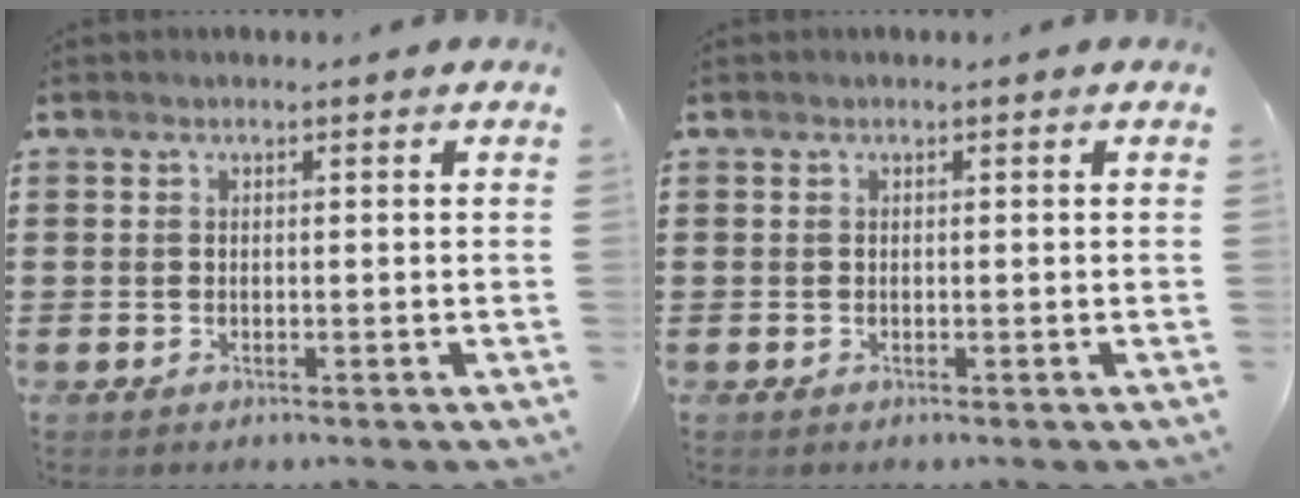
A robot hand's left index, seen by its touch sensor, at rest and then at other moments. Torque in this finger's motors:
{"motor_torque": [0.00, 0.00, 0.00, 0.00]}